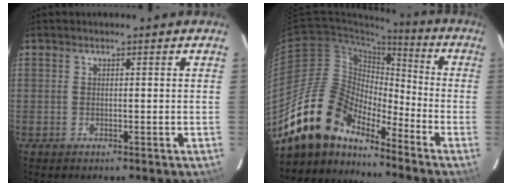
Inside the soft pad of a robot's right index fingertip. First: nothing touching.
{"total": 16.2, "force": [-13.5, 6.3, 6.2], "torque": [-0.115, 0.012, -0.256]}